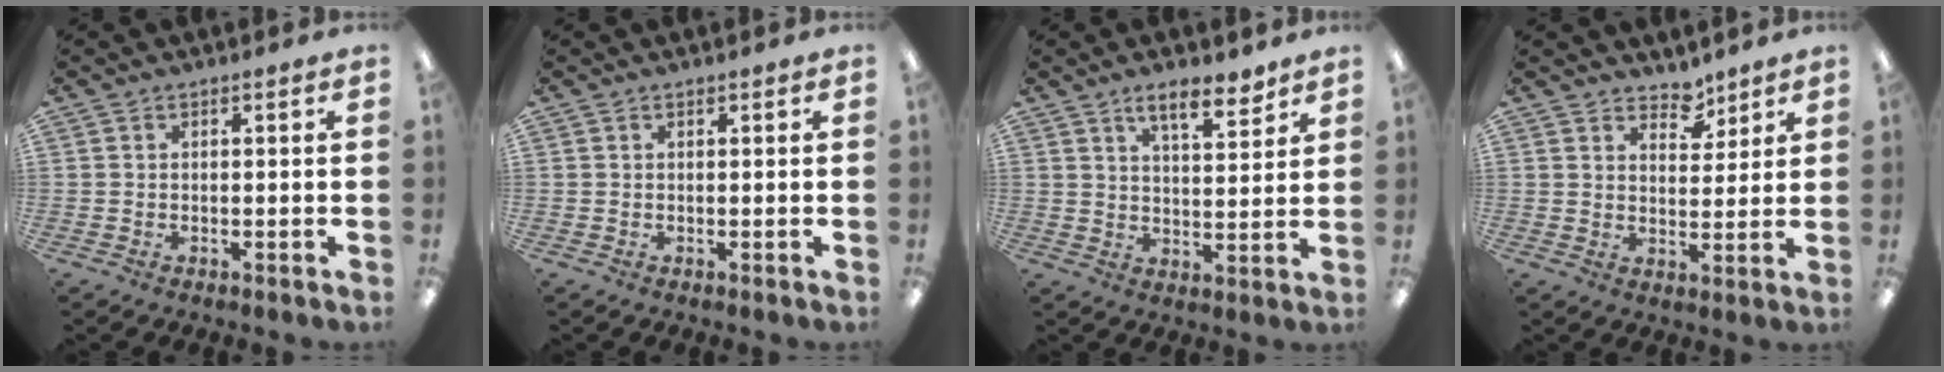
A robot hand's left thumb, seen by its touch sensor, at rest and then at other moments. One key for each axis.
{"total": 0.0}
{"total": 8.1, "fx": 6.2, "fy": 2.7, "fz": 4.4, "tx": -0.062, "ty": -0.034, "tz": 0.104}
{"total": 5.7, "fx": 4.7, "fy": 2.9, "fz": 1.3, "tx": -0.001, "ty": -0.033, "tz": 0.081}